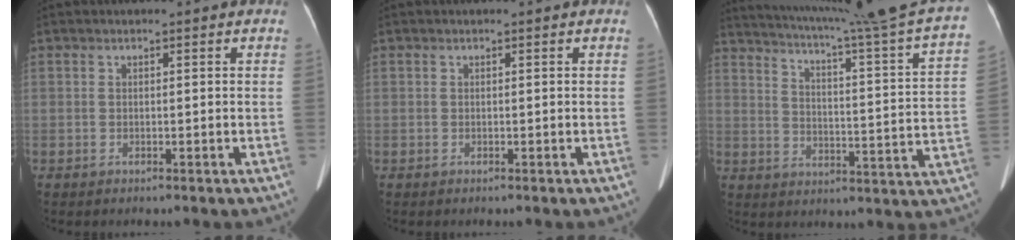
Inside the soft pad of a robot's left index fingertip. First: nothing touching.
{"total": 0.0}
{"total": 25.9, "force": [22.5, -2.2, 12.7], "torque": [-0.204, -0.075, 0.285]}